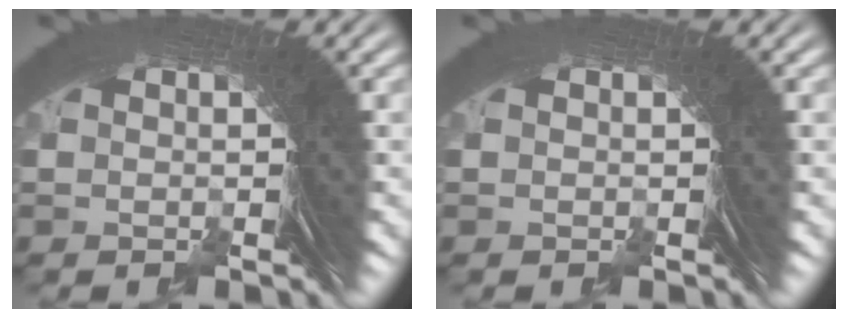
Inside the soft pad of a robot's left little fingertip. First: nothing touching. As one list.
[{"total": 0.0}]